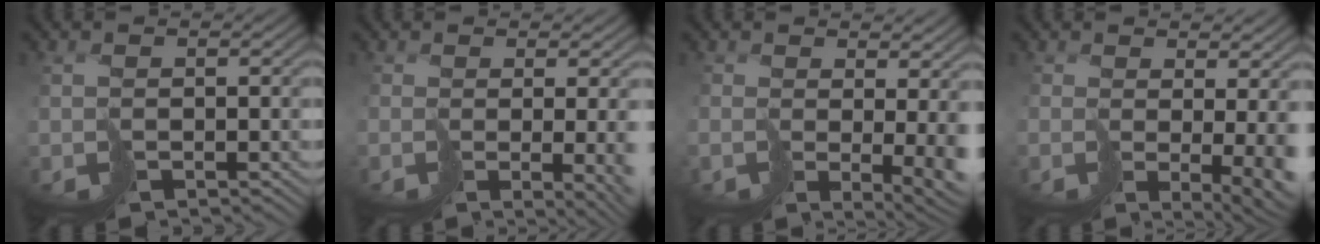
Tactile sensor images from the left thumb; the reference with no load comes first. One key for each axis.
{"total": 5.0, "fx": -0.7, "fy": 1.1, "fz": 4.8, "tx": -0.053, "ty": -0.024, "tz": 0.022}
{"total": 4.4, "fx": 0.0, "fy": 1.3, "fz": 4.2, "tx": -0.053, "ty": -0.021, "tz": 0.010}
{"total": 6.1, "fx": -0.4, "fy": 1.4, "fz": 5.9, "tx": -0.093, "ty": -0.025, "tz": 0.016}